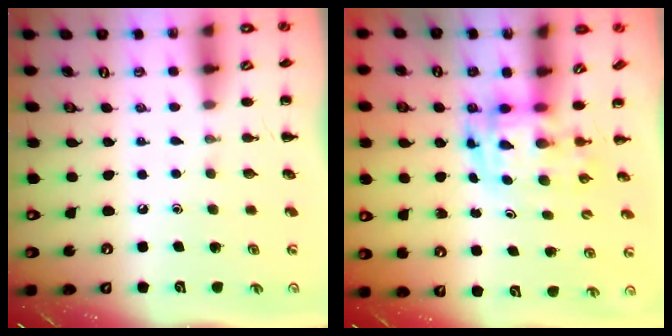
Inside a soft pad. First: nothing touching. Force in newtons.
{"total": 3.5, "press": 3.4, "slide": 0.7}